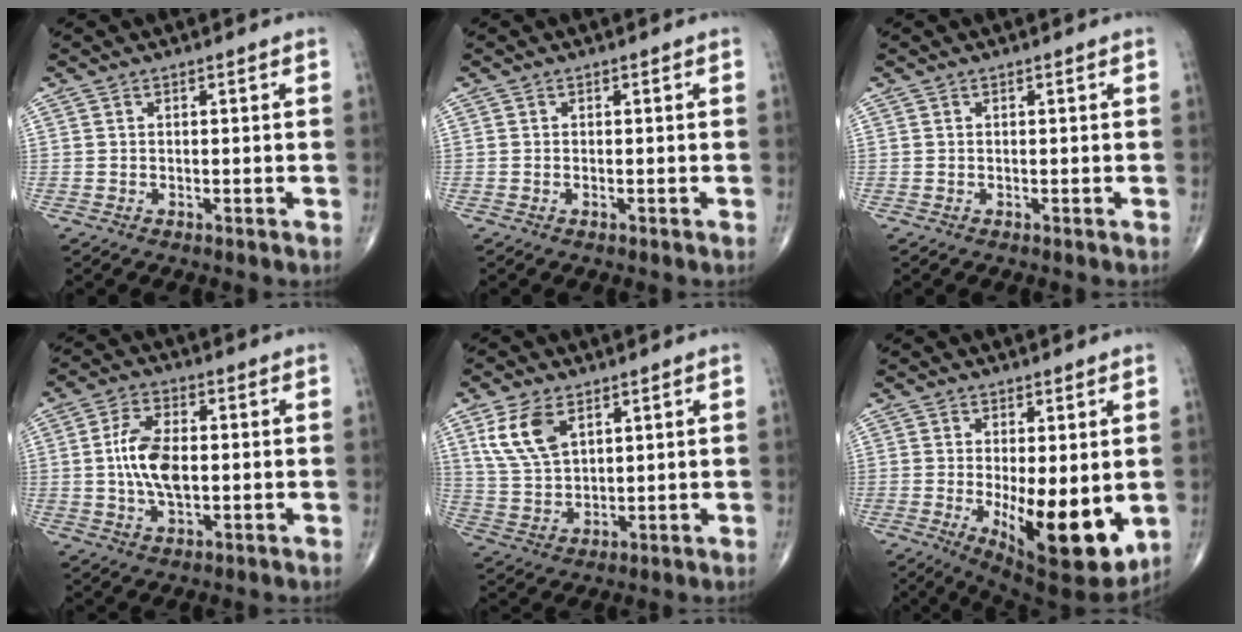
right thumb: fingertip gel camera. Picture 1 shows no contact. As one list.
[{"total": 0.0}, {"total": 0.0}, {"total": 9.2, "force": [0.1, 4.7, 7.9], "torque": [-0.154, 0.002, 0.000]}, {"total": 9.5, "force": [4.6, 5.2, 6.5], "torque": [-0.123, -0.014, 0.100]}, {"total": 14.5, "force": [-2.3, 5.1, 13.3], "torque": [-0.190, -0.032, -0.017]}]